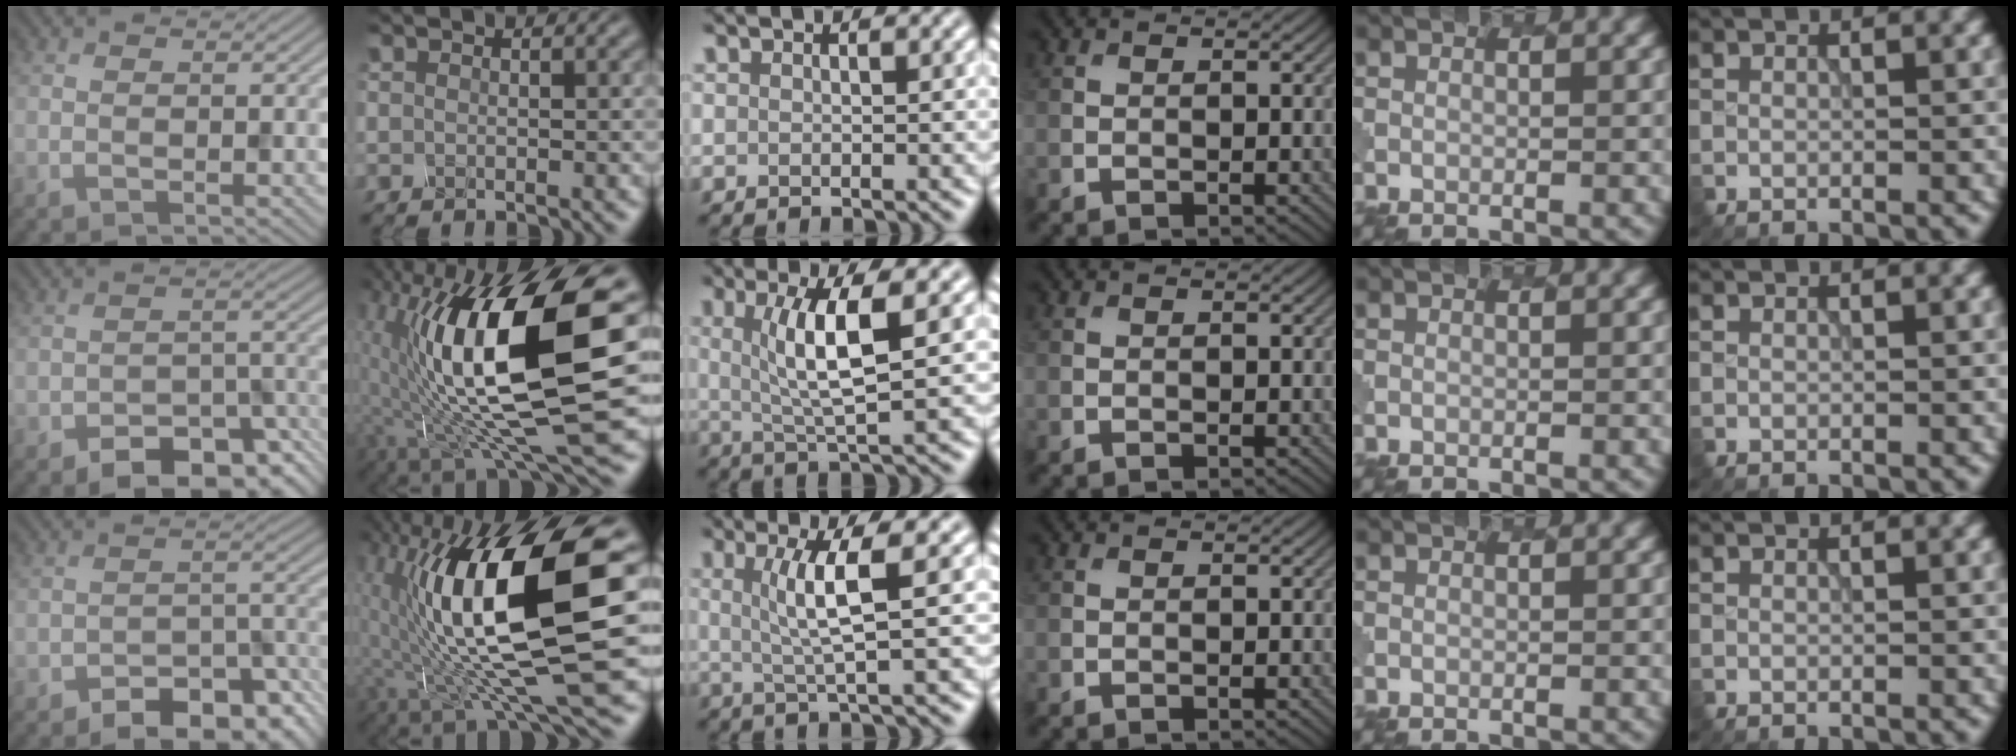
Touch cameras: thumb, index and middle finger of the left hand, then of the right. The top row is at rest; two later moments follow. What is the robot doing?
{"motion": "shake", "object": "salt shaker"}